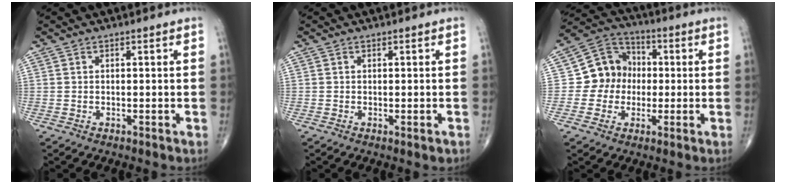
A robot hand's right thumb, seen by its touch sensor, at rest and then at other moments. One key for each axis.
{"total": 0.9, "fx": -0.3, "fy": 0.2, "fz": 0.8, "tx": -0.014, "ty": -0.003, "tz": -0.003}
{"total": 9.9, "fx": -0.5, "fy": 9.1, "fz": 3.9, "tx": -0.026, "ty": 0.030, "tz": -0.020}